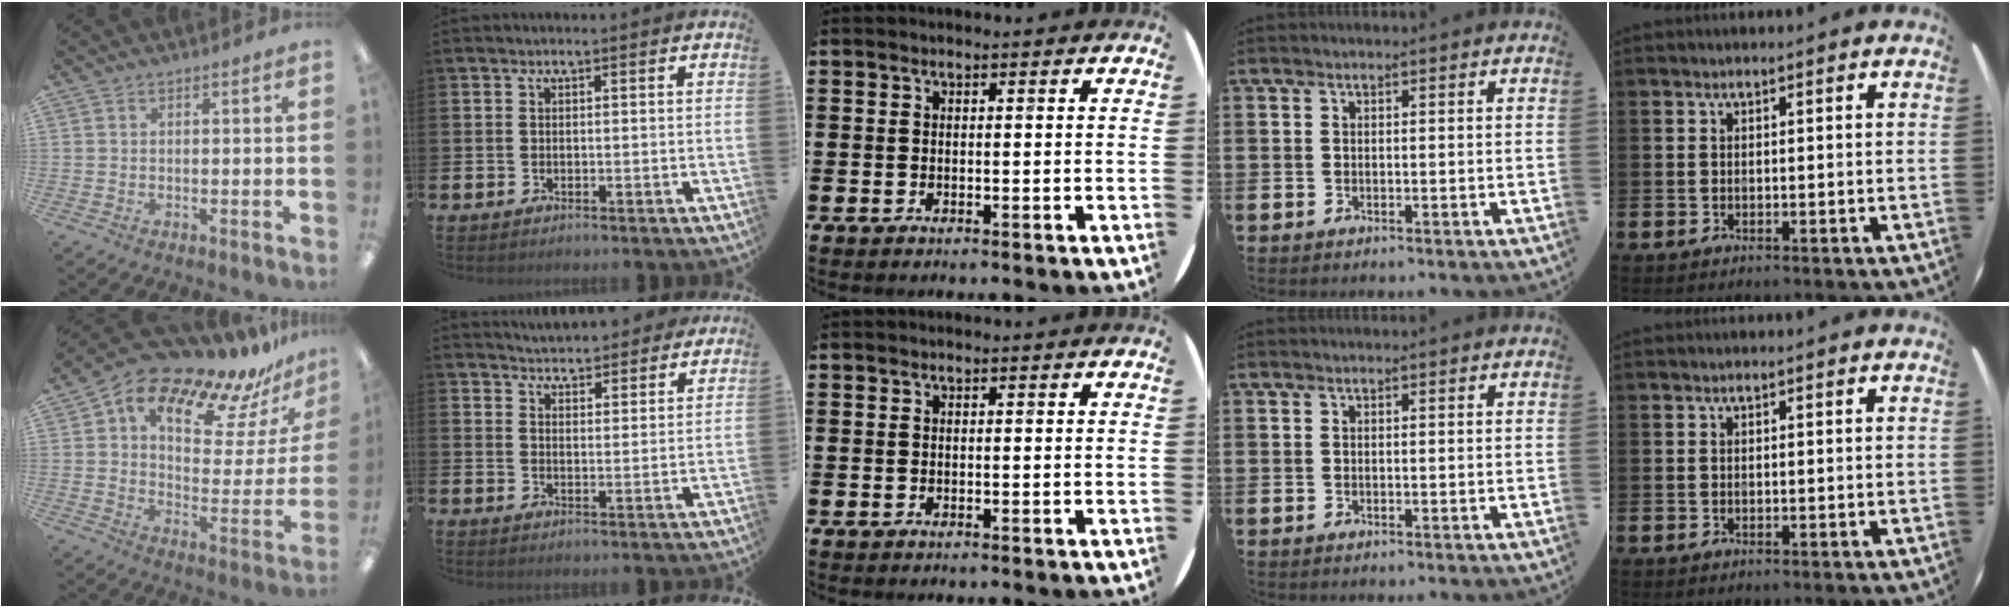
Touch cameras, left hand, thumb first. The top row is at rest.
{"thumb": {"total": 17.0, "force": [12.7, 7.0, 8.8], "torque": [-0.144, -0.093, 0.210]}, "index": {"total": 5.1, "force": [5.0, 0.9, -0.3], "torque": [-0.008, -0.034, 0.090]}}